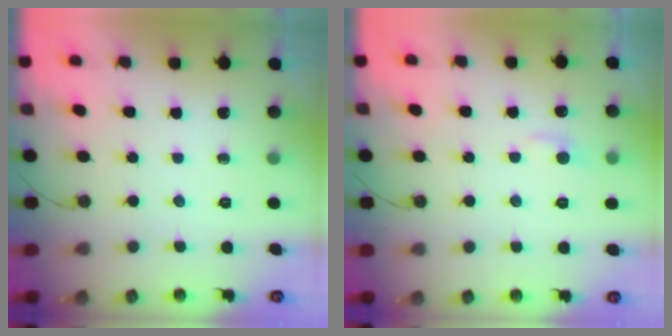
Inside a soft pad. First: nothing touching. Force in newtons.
{"total": 1.5, "press": 1.4, "slide": 0.6}